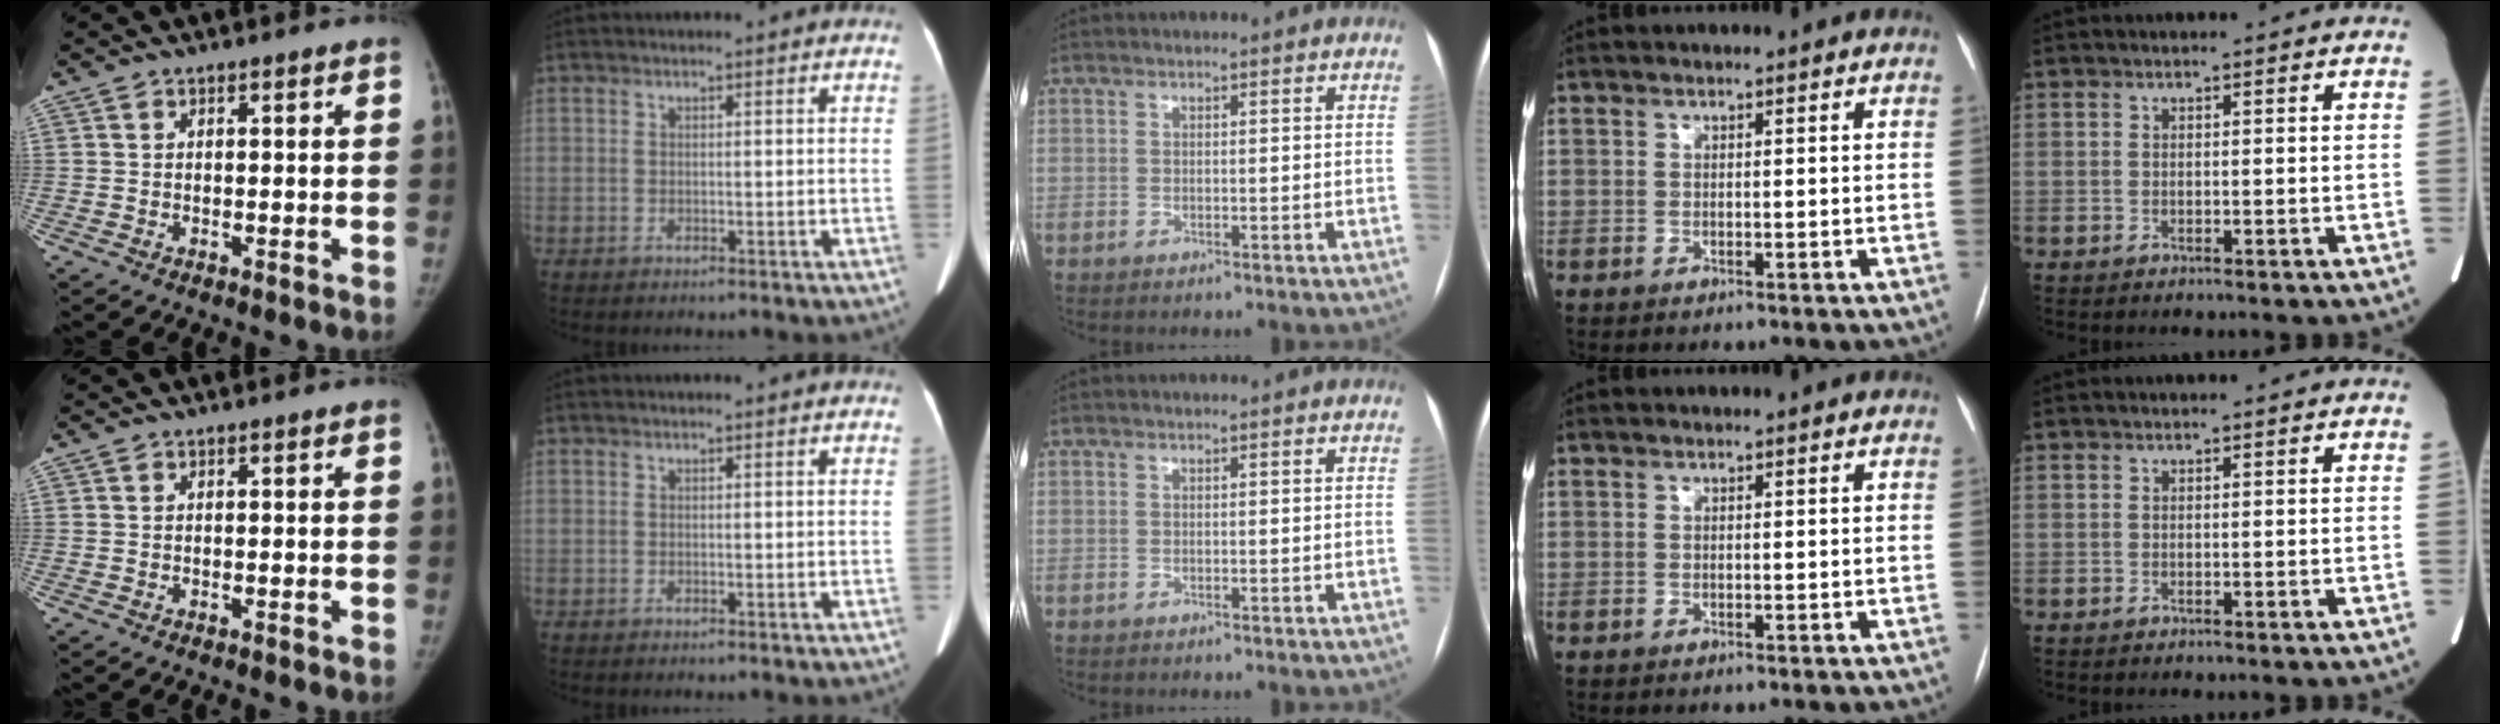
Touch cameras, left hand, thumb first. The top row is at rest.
{}